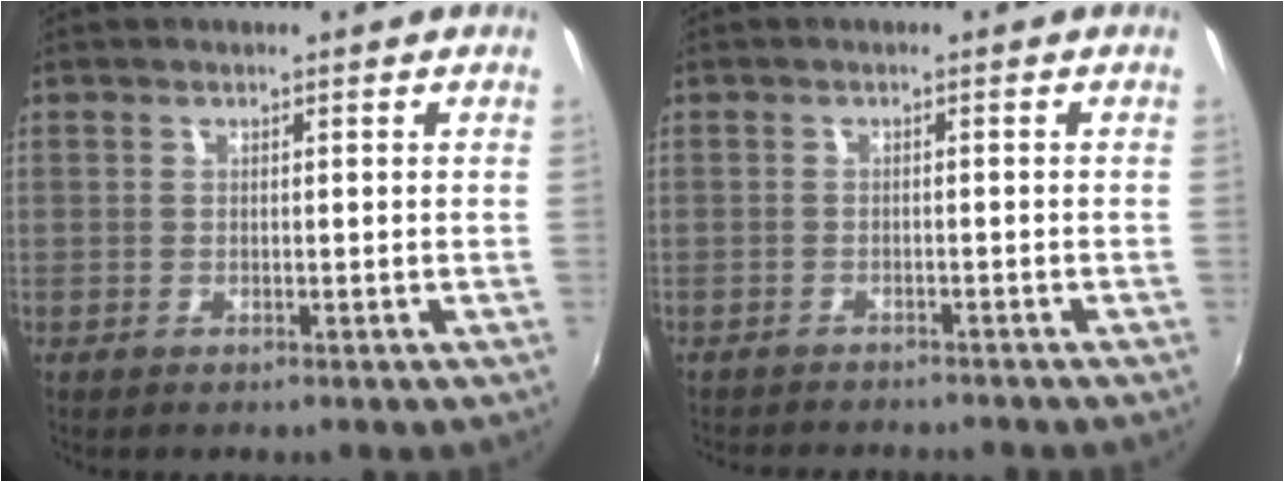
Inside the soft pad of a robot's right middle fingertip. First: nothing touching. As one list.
[{"total": 5.9, "force": [-5.5, 1.1, 1.8], "torque": [-0.048, -0.014, -0.081]}]